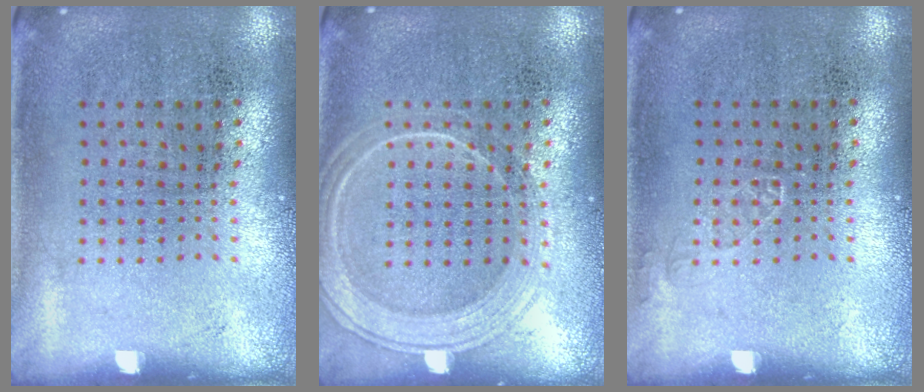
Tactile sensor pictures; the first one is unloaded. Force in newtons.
{"total": 2.8, "press": 2.8, "slide": 0.5}
{"total": 0.6, "press": 0.6, "slide": 0.0}